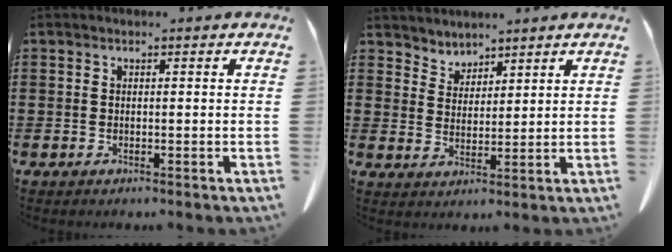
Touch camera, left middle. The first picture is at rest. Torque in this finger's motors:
{"motor_torque": [0.05, 0.04, -0.16, -0.19]}